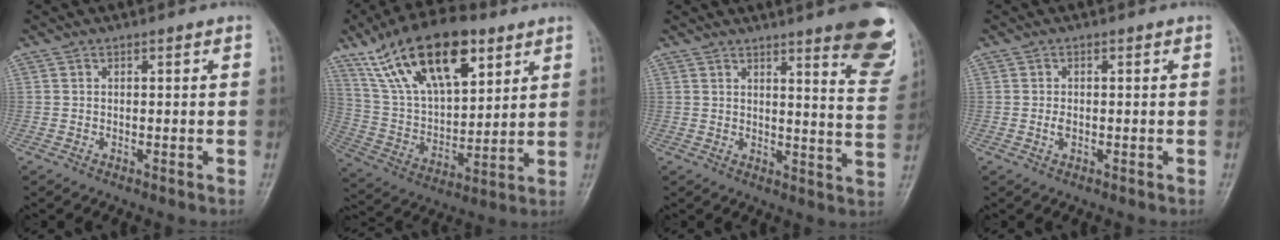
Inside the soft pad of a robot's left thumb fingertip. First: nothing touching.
{"total": 22.3, "force": [12.2, 10.4, 15.4], "torque": [-0.246, -0.032, 0.226]}
{"total": 14.4, "force": [9.2, 2.7, 10.7], "torque": [-0.098, -0.055, 0.103]}
{"total": 1.4, "force": [-0.3, 0.8, 1.2], "torque": [-0.021, 0.000, -0.005]}